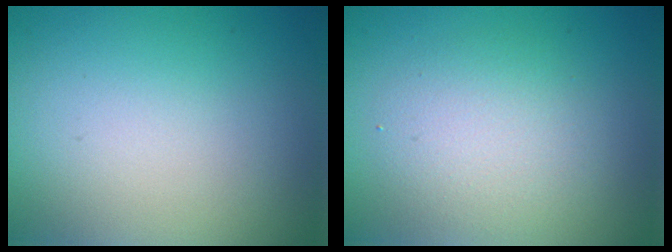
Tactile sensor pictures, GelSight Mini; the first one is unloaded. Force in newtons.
{"total": 3.2, "press": 3.2, "slide": 0.3}